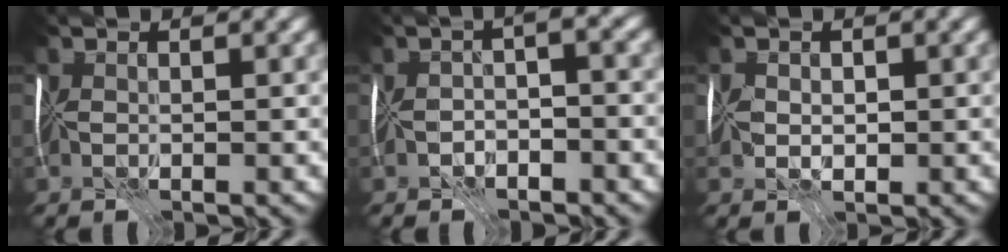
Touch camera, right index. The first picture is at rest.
{"total": 2.7, "force": [-1.8, 0.8, 1.9], "torque": [-0.028, 0.001, -0.038]}
{"total": 1.3, "force": [-0.1, 1.2, 0.6], "torque": [-0.016, -0.003, -0.006]}